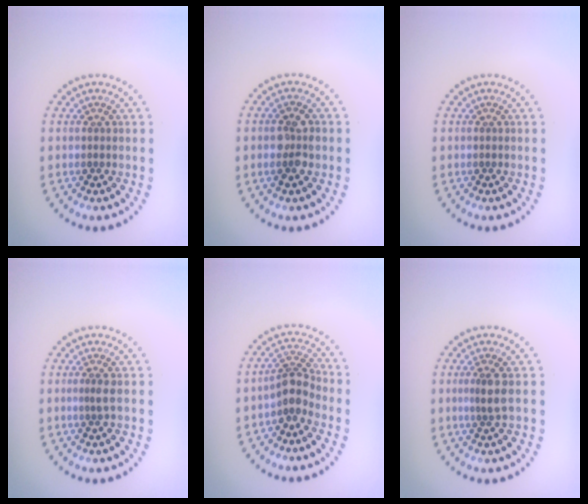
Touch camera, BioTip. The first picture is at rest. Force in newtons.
{"total": 2.4, "press": 2.4, "slide": 0.3}
{"total": 0.0}
{"total": 0.7, "press": 0.4, "slide": 0.6}
{"total": 2.7, "press": 2.0, "slide": 1.8}
{"total": 1.6, "press": 1.1, "slide": 1.2}